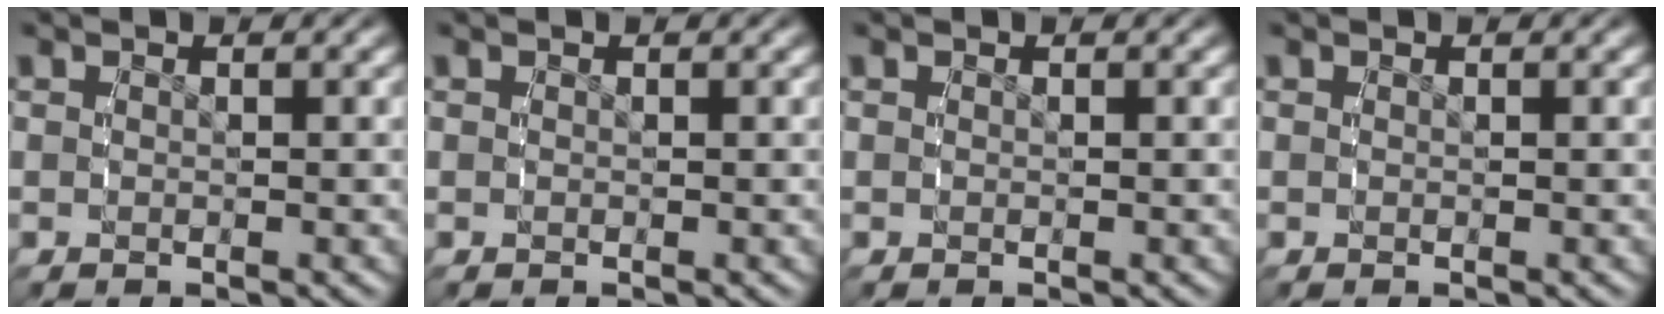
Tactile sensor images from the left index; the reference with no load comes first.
{"total": 0.0}
{"total": 0.0}
{"total": 0.0}